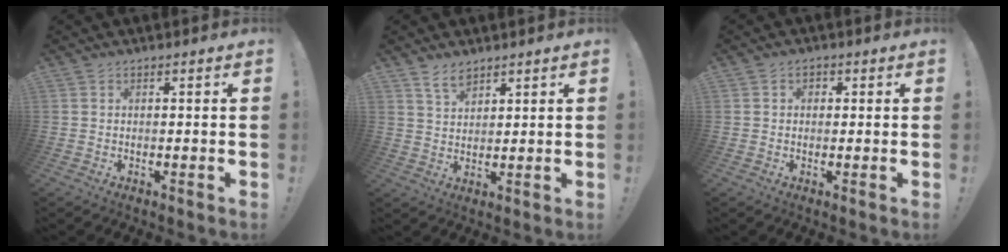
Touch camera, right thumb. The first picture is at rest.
{"total": 4.7, "force": [3.9, 1.9, 2.0], "torque": [-0.033, -0.022, 0.070]}
{"total": 2.1, "force": [0.2, 1.9, 0.9], "torque": [-0.009, 0.004, 0.002]}